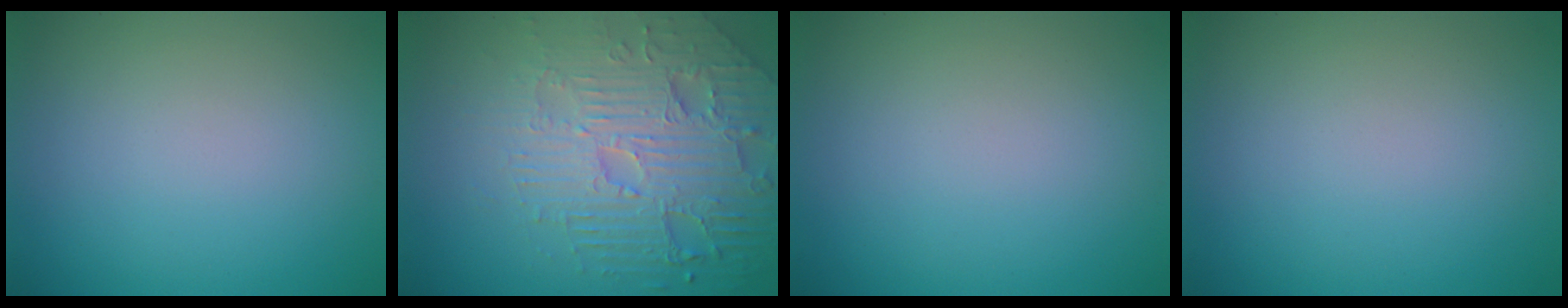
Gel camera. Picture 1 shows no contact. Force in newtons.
{"total": 7.2, "press": 5.4, "slide": 4.7}
{"total": 0.0}
{"total": 0.0}